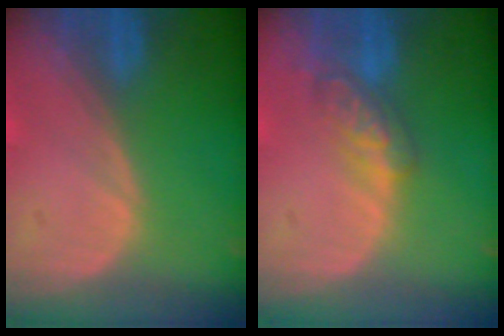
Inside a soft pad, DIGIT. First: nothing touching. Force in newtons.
{"total": 5.4, "press": 5.0, "slide": 2.1}